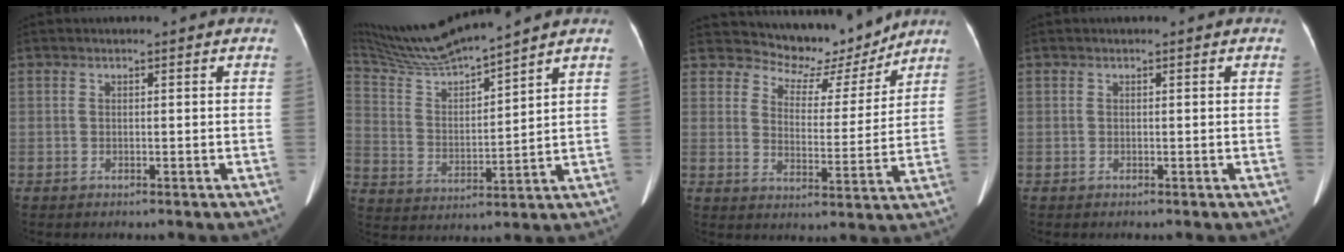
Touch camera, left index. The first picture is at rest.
{"total": 12.7, "force": [11.6, -1.4, 4.8], "torque": [-0.100, 0.001, 0.227]}
{"total": 9.1, "force": [8.6, 2.9, 0.6], "torque": [-0.010, -0.018, 0.124]}
{"total": 0.0}